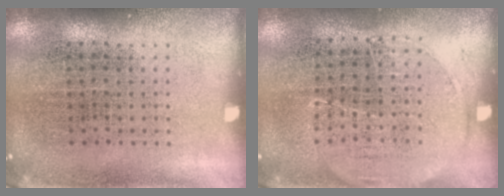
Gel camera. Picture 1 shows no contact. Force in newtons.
{"total": 1.4, "press": 1.2, "slide": 0.7}